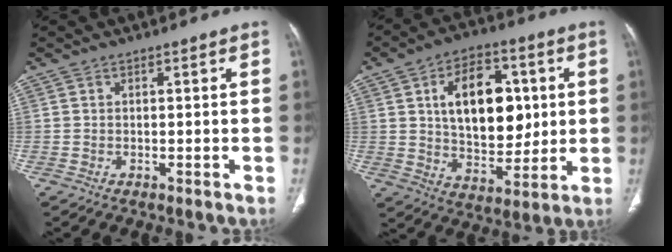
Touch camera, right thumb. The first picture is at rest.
{"total": 18.0, "force": [3.5, 11.2, 13.6], "torque": [-0.165, -0.006, 0.062]}